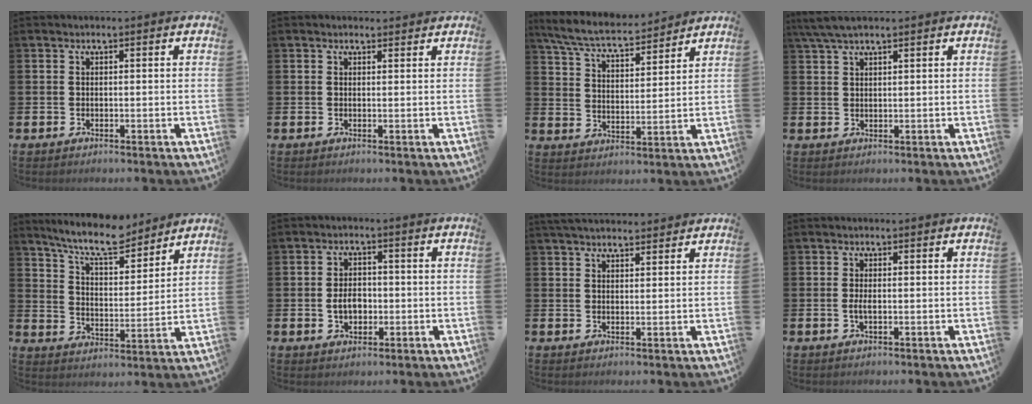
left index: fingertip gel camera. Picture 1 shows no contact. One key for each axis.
{"total": 0.8, "fx": 0.8, "fy": 0.3, "fz": 0.1, "tx": 0.007, "ty": 0.000, "tz": 0.012}
{"total": 7.1, "fx": 6.6, "fy": 1.1, "fz": 2.5, "tx": -0.076, "ty": -0.036, "tz": 0.115}
{"total": 3.8, "fx": 3.0, "fy": 0.8, "fz": 2.2, "tx": -0.049, "ty": -0.002, "tz": 0.056}
{"total": 9.3, "fx": 8.5, "fy": 1.8, "fz": 3.4, "tx": -0.079, "ty": -0.048, "tz": 0.150}
{"total": 3.6, "fx": -0.5, "fy": 2.5, "fz": 2.5, "tx": -0.026, "ty": -0.003, "tz": -0.018}
{"total": 3.5, "fx": 3.4, "fy": 0.6, "fz": 0.5, "tx": -0.011, "ty": -0.014, "tz": 0.062}
{"total": 1.3, "fx": -0.2, "fy": 0.4, "fz": 1.2, "tx": -0.015, "ty": -0.001, "tz": -0.006}